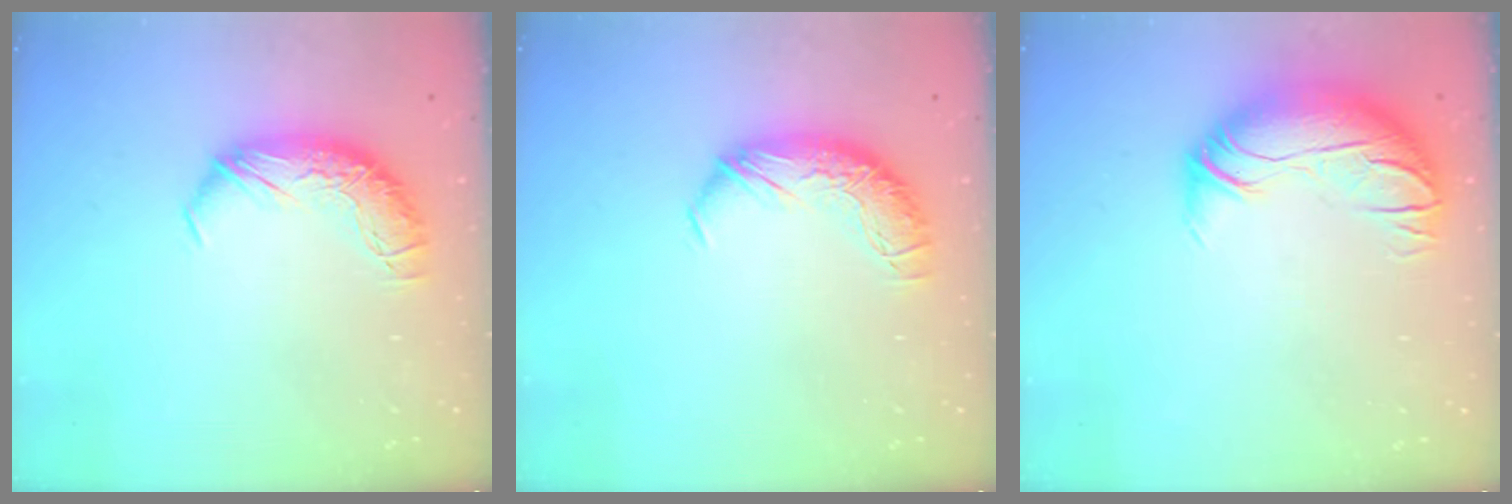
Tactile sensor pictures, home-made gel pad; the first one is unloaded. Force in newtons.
{"total": 0.0}
{"total": 2.7, "press": 0.5, "slide": 2.7}